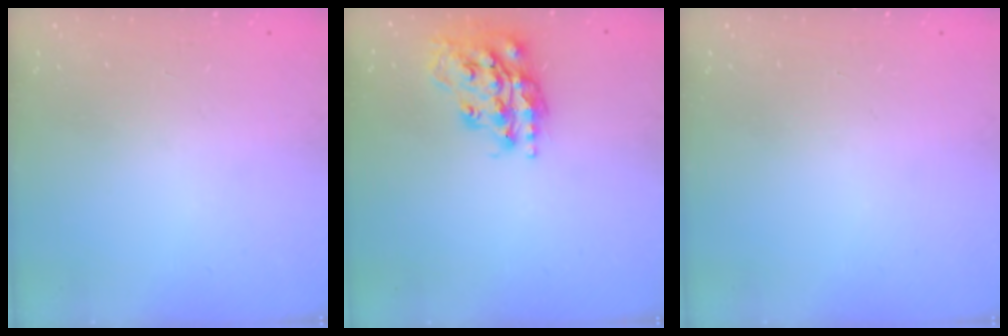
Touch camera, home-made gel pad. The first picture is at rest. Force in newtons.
{"total": 18.1, "press": 18.0, "slide": 1.4}
{"total": 0.0}